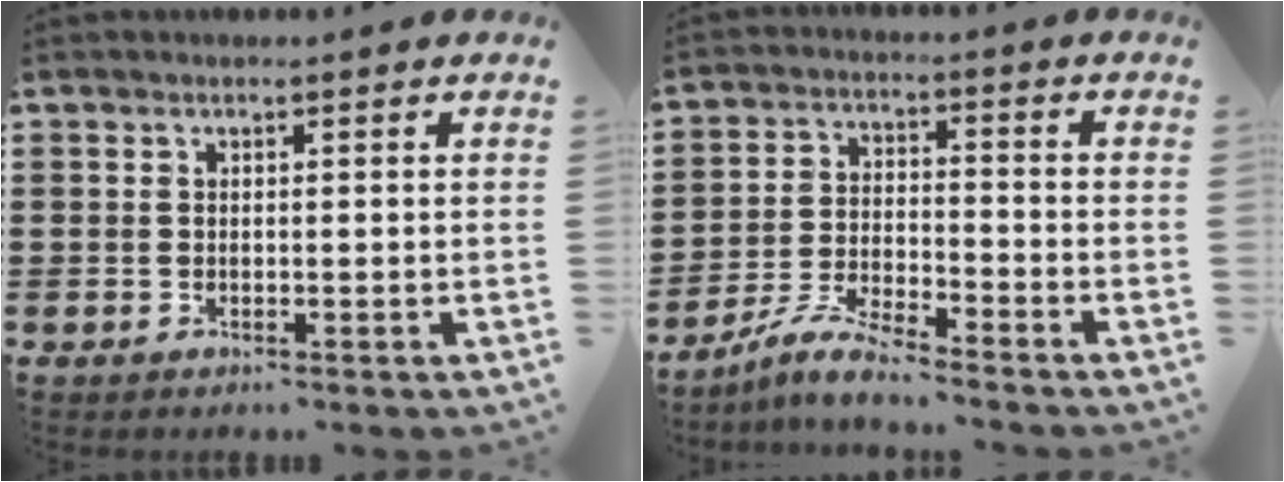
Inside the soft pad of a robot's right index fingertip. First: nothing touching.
{"total": 5.9, "force": [-5.5, 0.3, 2.1], "torque": [-0.055, -0.006, -0.109]}